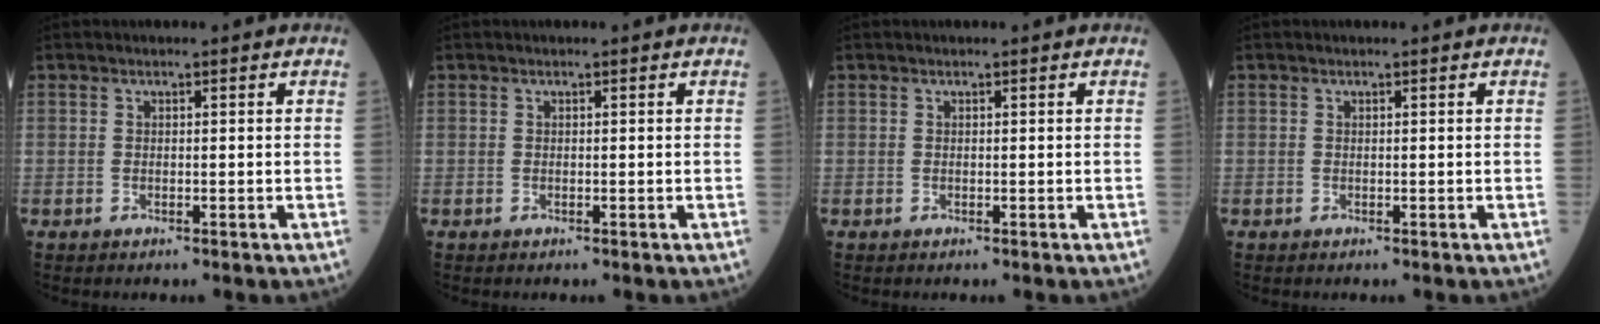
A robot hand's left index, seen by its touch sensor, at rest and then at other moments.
{"total": 0.0}
{"total": 0.0}
{"total": 0.0}